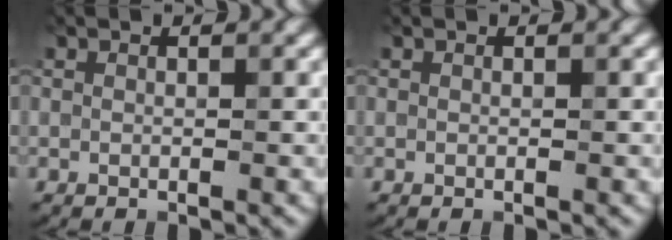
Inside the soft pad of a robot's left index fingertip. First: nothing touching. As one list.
[{"total": 0.0}]